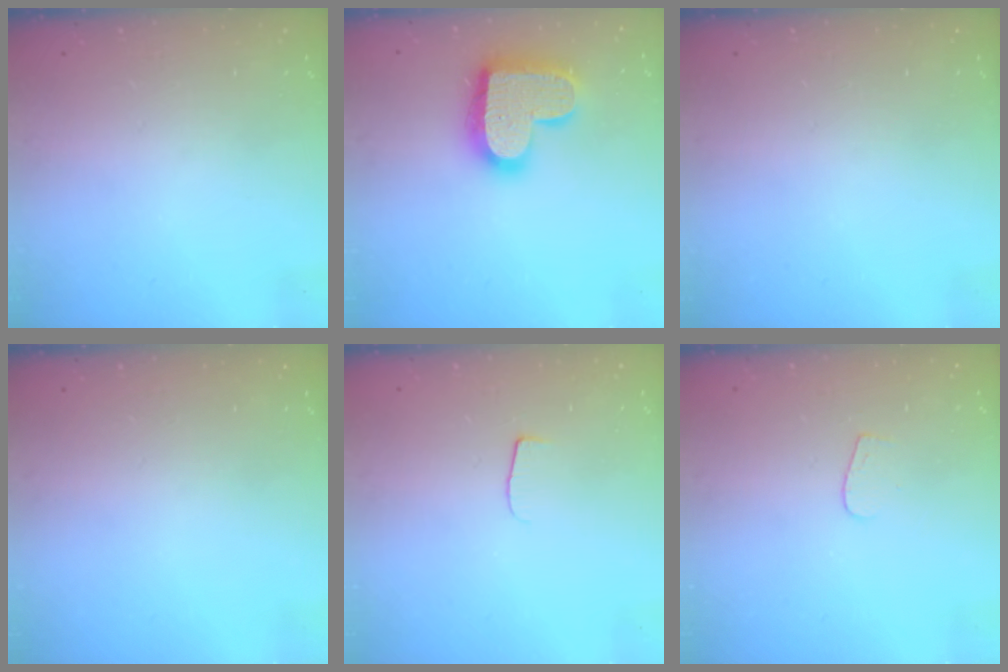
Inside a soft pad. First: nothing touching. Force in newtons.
{"total": 18.7, "press": 18.7, "slide": 1.2}
{"total": 0.0}
{"total": 0.0}
{"total": 4.3, "press": 4.3, "slide": 0.5}
{"total": 3.9, "press": 3.9, "slide": 0.4}